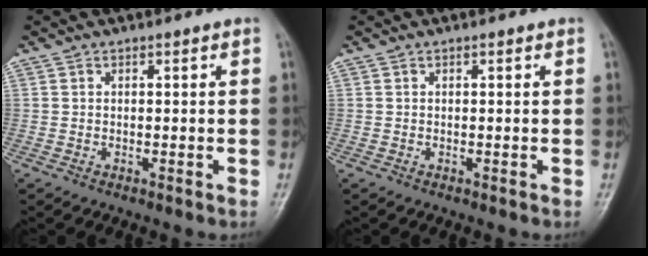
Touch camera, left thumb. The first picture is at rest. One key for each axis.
{"total": 0.0}